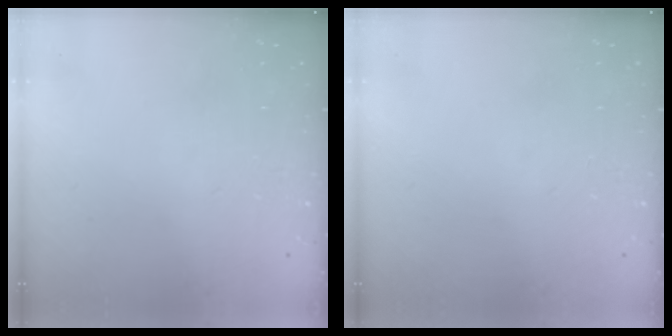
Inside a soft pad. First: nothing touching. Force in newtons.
{"total": 0.0}